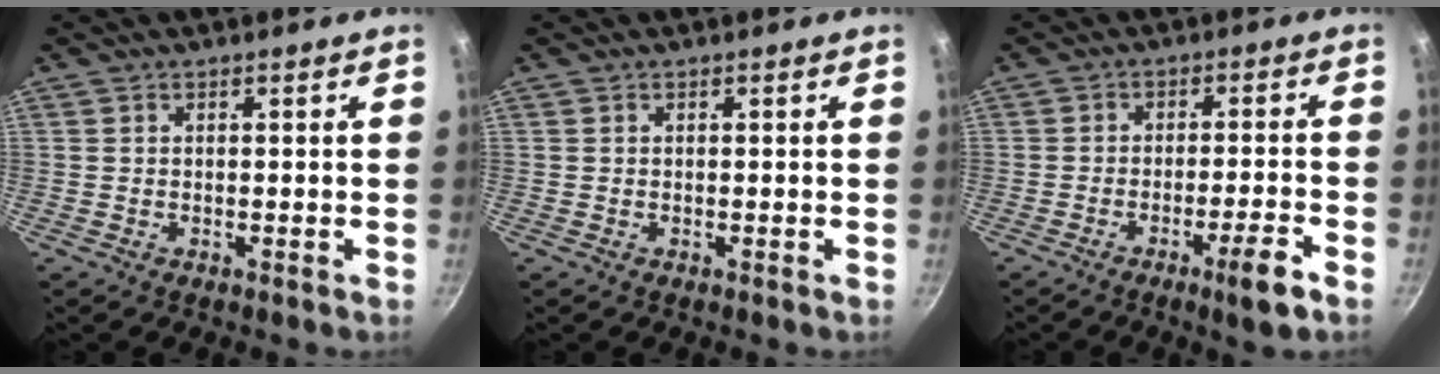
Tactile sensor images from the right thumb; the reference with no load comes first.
{"total": 0.0}
{"total": 6.6, "force": [-3.6, 0.4, 5.5], "torque": [-0.084, 0.024, -0.052]}